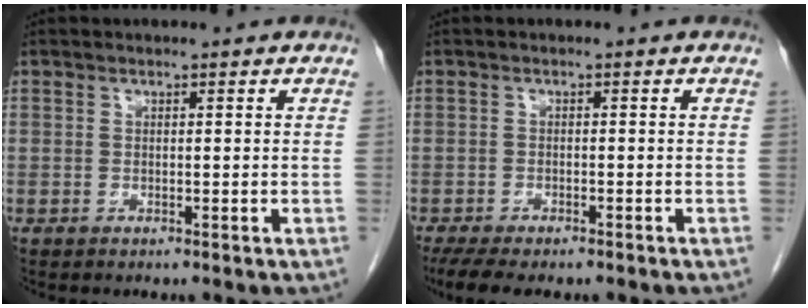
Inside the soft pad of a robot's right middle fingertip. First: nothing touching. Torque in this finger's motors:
{"motor_torque": [0.46, -0.28, 0.09, 0.04]}